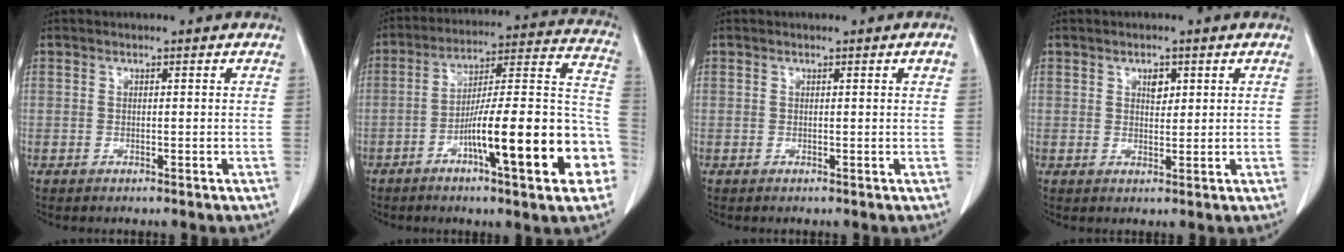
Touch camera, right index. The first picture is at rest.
{"total": 21.3, "force": [-7.9, 2.7, 19.6], "torque": [-0.234, 0.022, -0.115]}
{"total": 0.9, "force": [0.4, 0.0, 0.7], "torque": [-0.010, 0.000, 0.004]}
{"total": 2.3, "force": [1.1, 1.3, 1.6], "torque": [-0.021, -0.001, 0.017]}